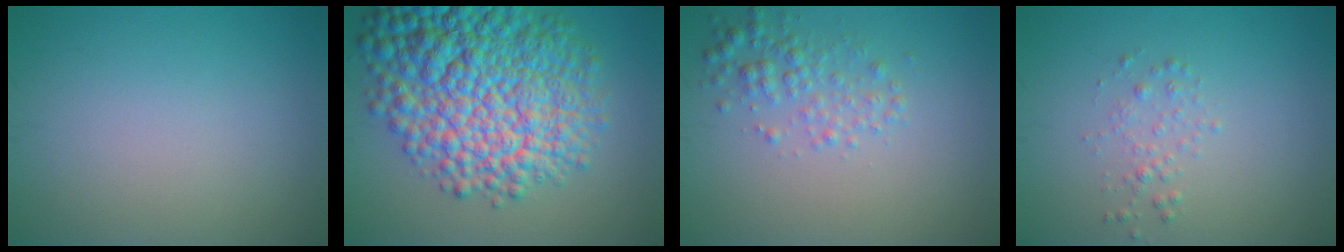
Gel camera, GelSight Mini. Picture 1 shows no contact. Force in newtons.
{"total": 14.0, "press": 14.0, "slide": 0.4}
{"total": 2.5, "press": 2.5, "slide": 0.1}
{"total": 1.3, "press": 1.3, "slide": 0.0}